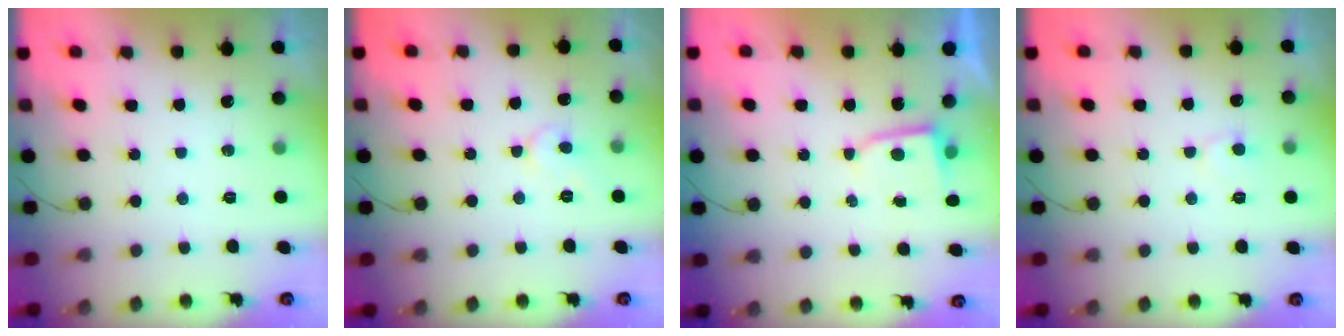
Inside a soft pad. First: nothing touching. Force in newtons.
{"total": 4.7, "press": 4.7, "slide": 0.5}
{"total": 2.2, "press": 2.2, "slide": 0.3}
{"total": 5.8, "press": 5.8, "slide": 0.3}